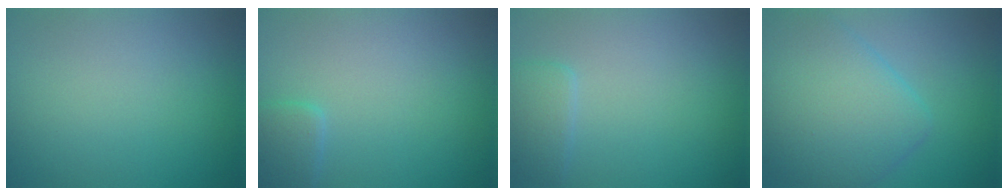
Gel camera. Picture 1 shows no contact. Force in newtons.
{"total": 1.8, "press": 1.8, "slide": 0.1}
{"total": 1.9, "press": 1.9, "slide": 0.1}
{"total": 7.0, "press": 7.0, "slide": 0.2}